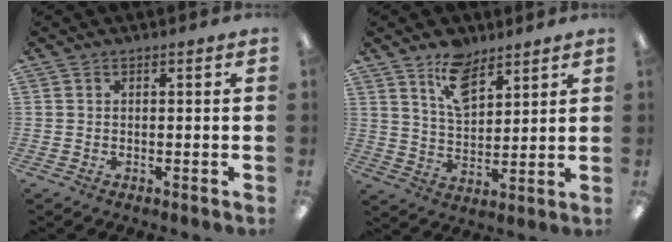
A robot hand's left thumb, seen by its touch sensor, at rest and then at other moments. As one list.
[{"total": 10.5, "force": [7.0, 5.6, 5.4], "torque": [-0.087, -0.029, 0.125]}]